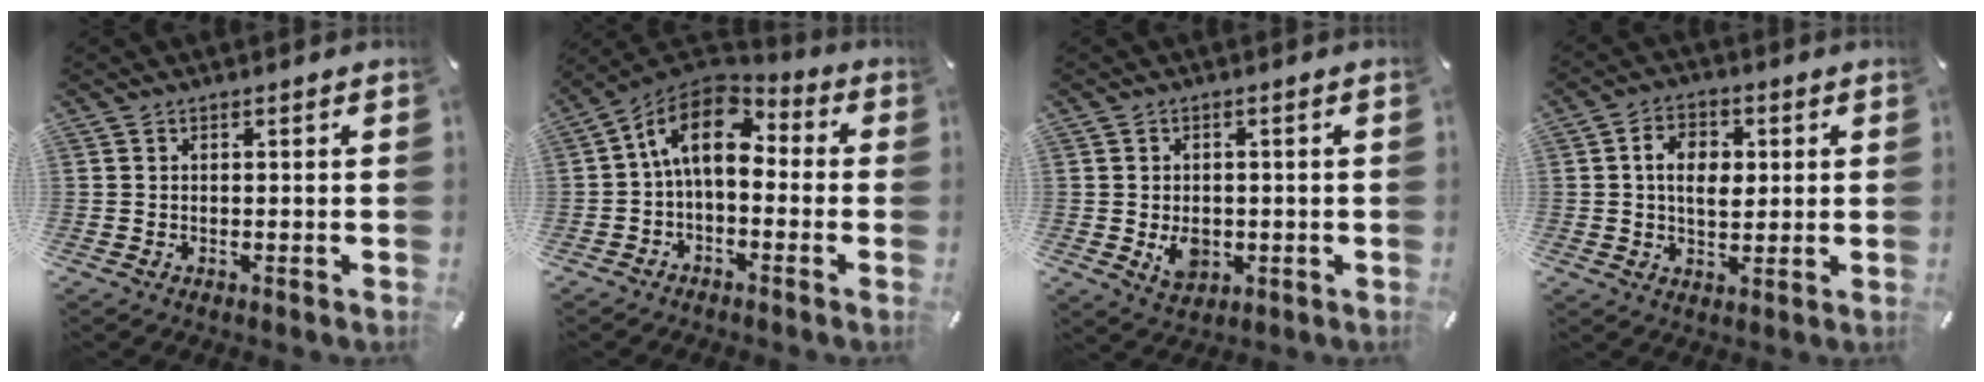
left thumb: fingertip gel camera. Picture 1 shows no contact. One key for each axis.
{"total": 12.3, "fx": 1.3, "fy": 7.7, "fz": 9.5, "tx": -0.183, "ty": 0.002, "tz": 0.018}
{"total": 5.2, "fx": -0.9, "fy": 4.0, "fz": 3.2, "tx": -0.044, "ty": -0.007, "tz": -0.018}
{"total": 7.7, "fx": 1.3, "fy": 5.4, "fz": 5.3, "tx": -0.088, "ty": 0.007, "tz": 0.019}